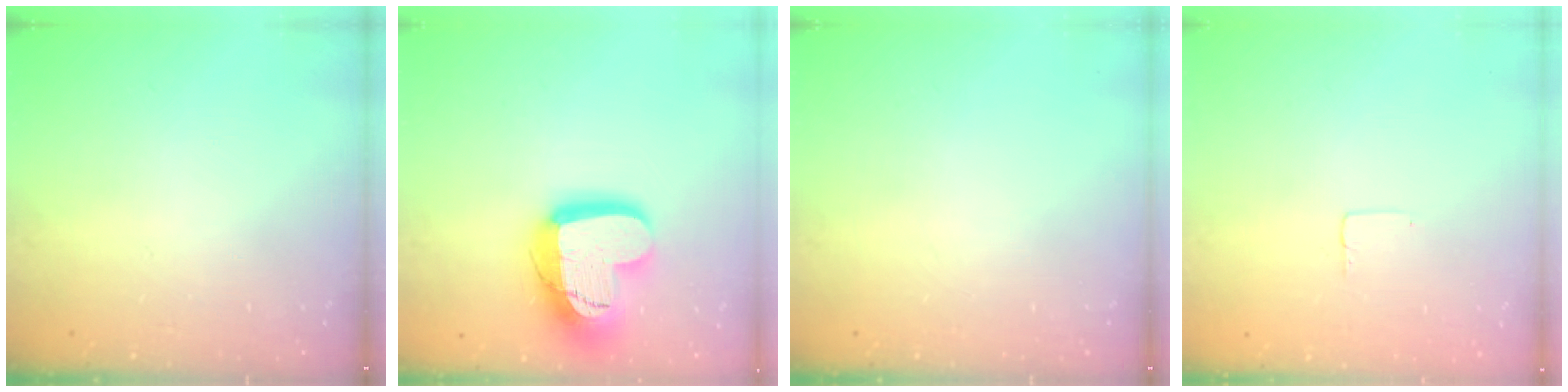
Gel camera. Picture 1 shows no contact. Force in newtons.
{"total": 19.1, "press": 19.1, "slide": 1.4}
{"total": 0.0}
{"total": 2.5, "press": 2.5, "slide": 0.1}